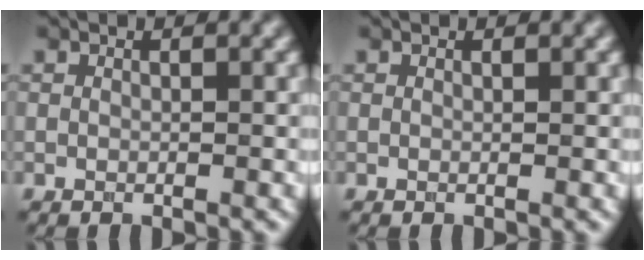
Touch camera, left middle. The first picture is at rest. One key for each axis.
{"total": 0.0}